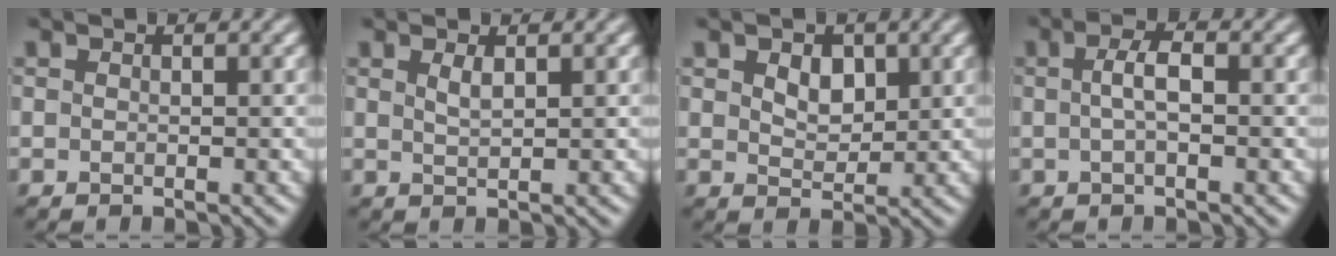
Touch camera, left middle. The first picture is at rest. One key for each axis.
{"total": 1.2, "fx": 0.7, "fy": 0.3, "fz": 0.9, "tx": -0.018, "ty": 0.001, "tz": 0.013}
{"total": 2.6, "fx": 1.0, "fy": 1.7, "fz": 1.6, "tx": -0.031, "ty": -0.002, "tz": 0.017}
{"total": 2.3, "fx": 0.0, "fy": 0.6, "fz": 2.2, "tx": -0.043, "ty": 0.005, "tz": -0.001}